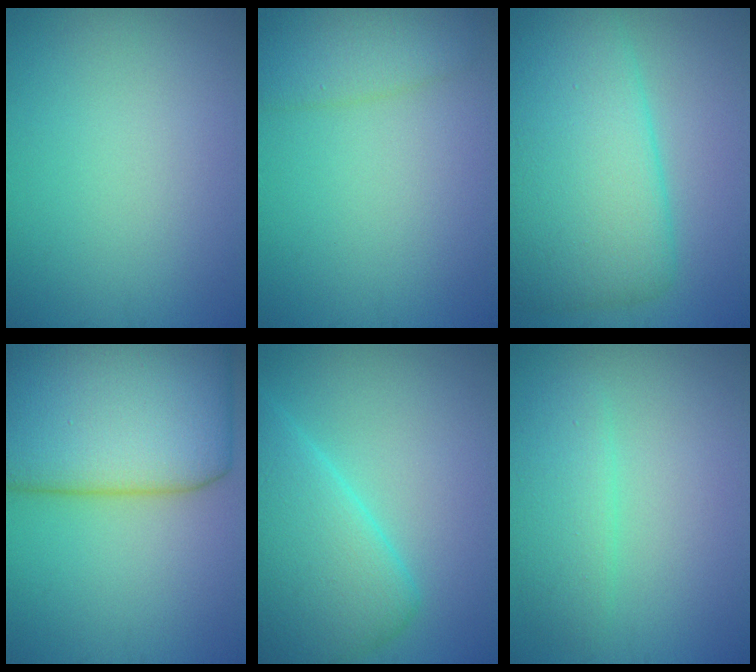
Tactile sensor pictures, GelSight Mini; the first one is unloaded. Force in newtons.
{"total": 2.8, "press": 2.8, "slide": 0.1}
{"total": 9.0, "press": 9.0, "slide": 0.4}
{"total": 14.6, "press": 14.6, "slide": 0.3}
{"total": 7.0, "press": 7.0, "slide": 0.3}
{"total": 2.9, "press": 2.9, "slide": 0.2}